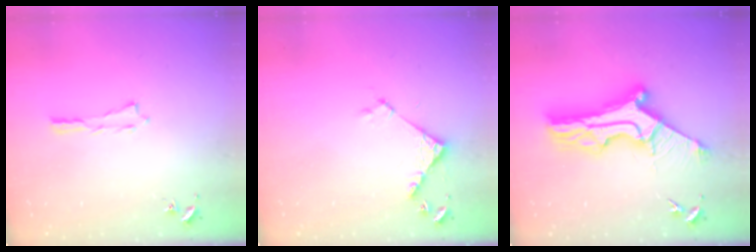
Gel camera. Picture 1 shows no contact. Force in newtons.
{"total": 4.0, "press": 4.0, "slide": 0.3}
{"total": 12.7, "press": 12.6, "slide": 1.1}